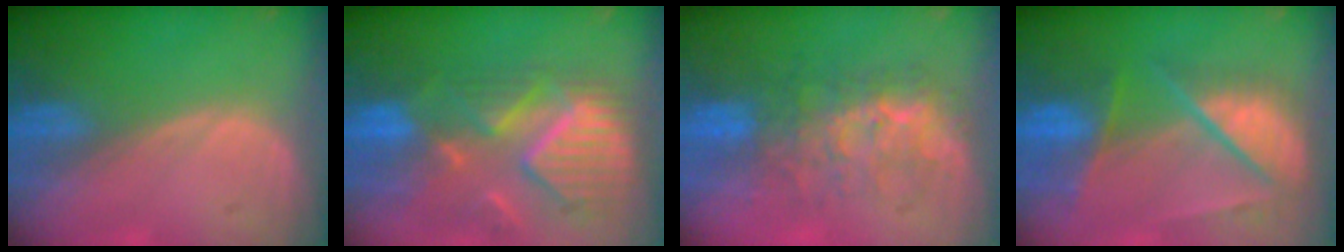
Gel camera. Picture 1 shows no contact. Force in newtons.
{"total": 11.7, "press": 10.3, "slide": 5.6}
{"total": 8.0, "press": 7.8, "slide": 1.5}
{"total": 9.3, "press": 8.1, "slide": 4.5}